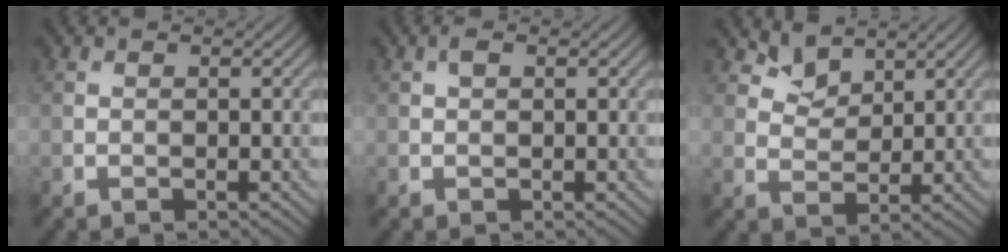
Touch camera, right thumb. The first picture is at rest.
{"total": 0.9, "force": [0.4, 0.5, 0.6], "torque": [-0.013, 0.001, 0.006]}
{"total": 3.5, "force": [2.8, 1.7, 1.2], "torque": [-0.030, -0.010, 0.056]}